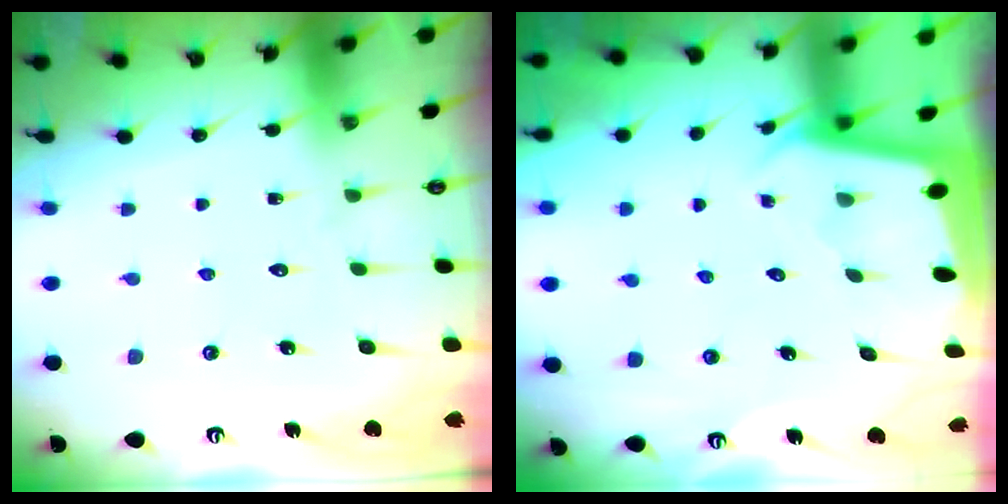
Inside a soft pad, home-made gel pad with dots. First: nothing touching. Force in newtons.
{"total": 1.9, "press": 1.9, "slide": 0.1}